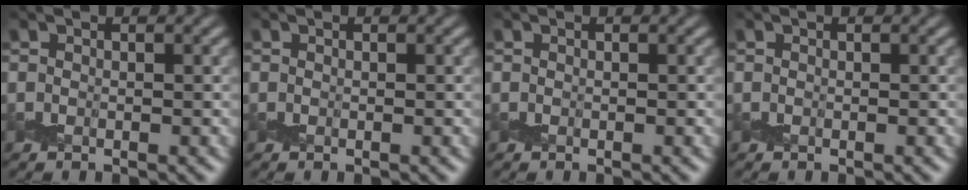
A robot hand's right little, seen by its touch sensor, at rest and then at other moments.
{"total": 0.0}
{"total": 0.0}
{"total": 0.0}